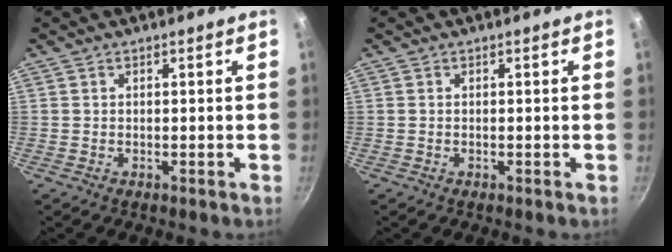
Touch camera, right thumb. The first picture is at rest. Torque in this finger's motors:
{"motor_torque": [-0.35, 0.01, -0.30, -0.15, -0.06]}